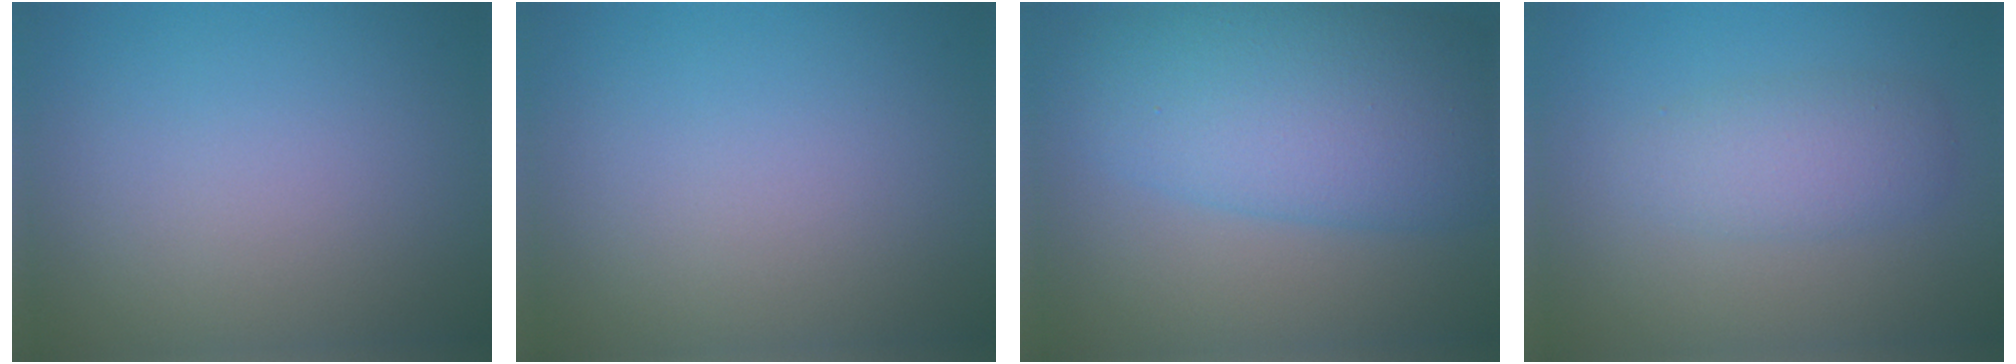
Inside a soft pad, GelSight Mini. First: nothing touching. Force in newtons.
{"total": 0.0}
{"total": 9.8, "press": 9.8, "slide": 0.2}
{"total": 2.9, "press": 2.9, "slide": 0.1}